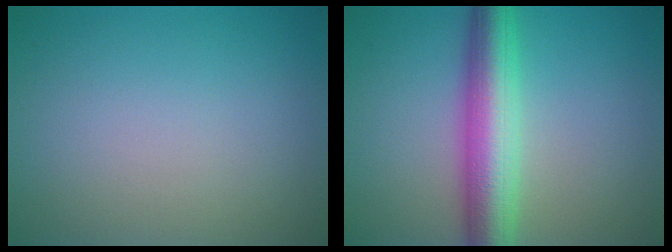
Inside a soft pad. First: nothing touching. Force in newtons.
{"total": 7.1, "press": 7.1, "slide": 0.3}